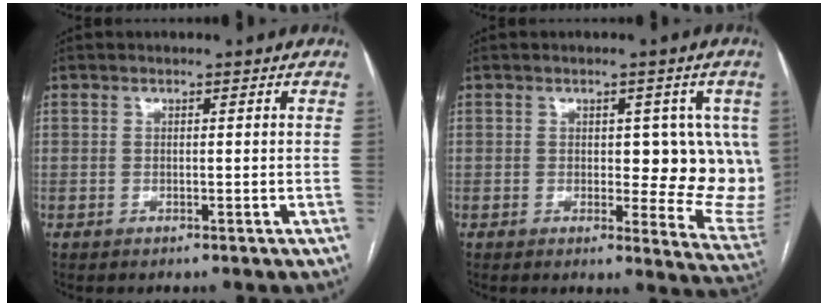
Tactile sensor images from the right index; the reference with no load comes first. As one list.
[{"total": 10.7, "force": [1.2, 4.7, 9.6], "torque": [-0.100, -0.004, 0.015]}]